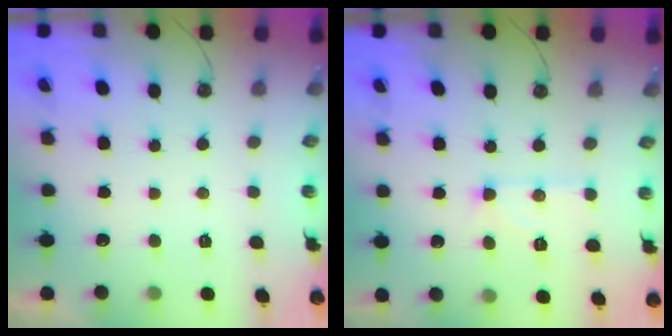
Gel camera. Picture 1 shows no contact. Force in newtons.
{"total": 9.0, "press": 9.0, "slide": 0.5}